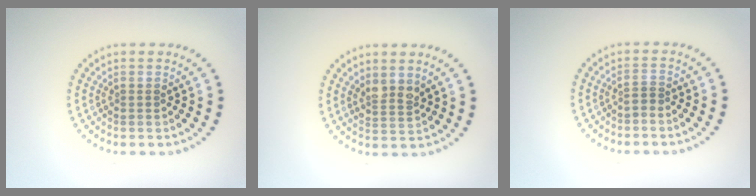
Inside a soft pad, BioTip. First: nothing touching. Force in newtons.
{"total": 1.9, "press": 1.5, "slide": 1.1}
{"total": 0.7, "press": 0.3, "slide": 0.6}